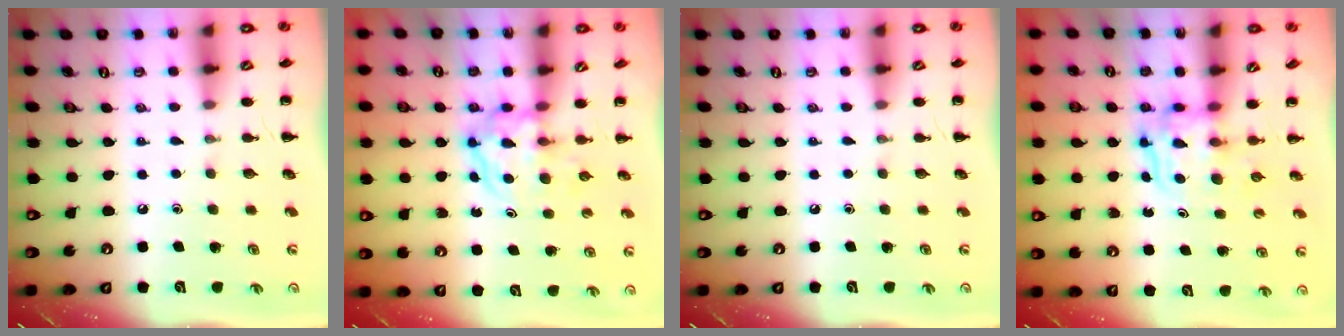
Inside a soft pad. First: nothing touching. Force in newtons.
{"total": 3.8, "press": 3.7, "slide": 0.4}
{"total": 0.0}
{"total": 3.4, "press": 3.4, "slide": 0.3}